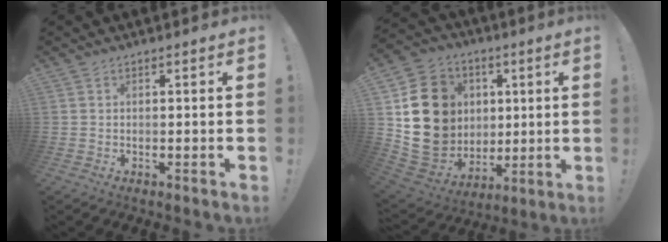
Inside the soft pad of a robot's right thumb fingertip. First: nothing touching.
{"total": 21.5, "force": [3.3, 18.6, 10.3], "torque": [-0.165, -0.007, 0.106]}